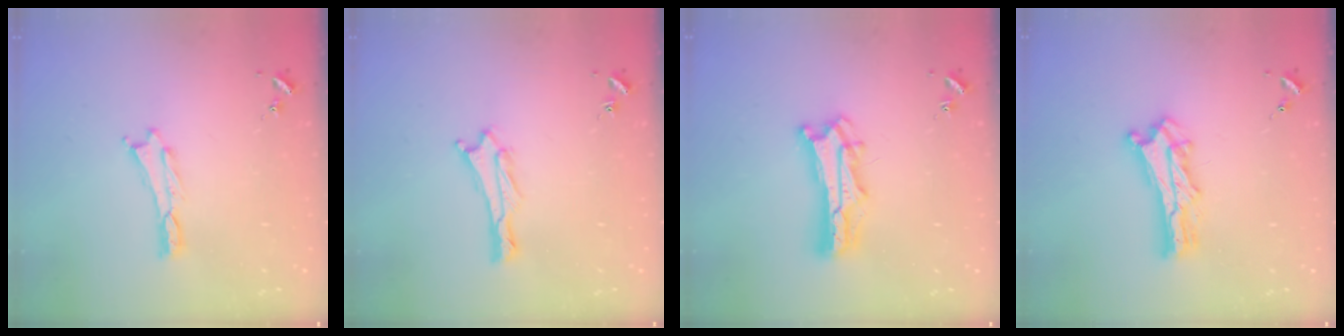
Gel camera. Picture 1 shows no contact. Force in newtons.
{"total": 1.9, "press": 1.9, "slide": 0.1}
{"total": 7.6, "press": 7.5, "slide": 0.7}
{"total": 7.2, "press": 7.1, "slide": 0.6}